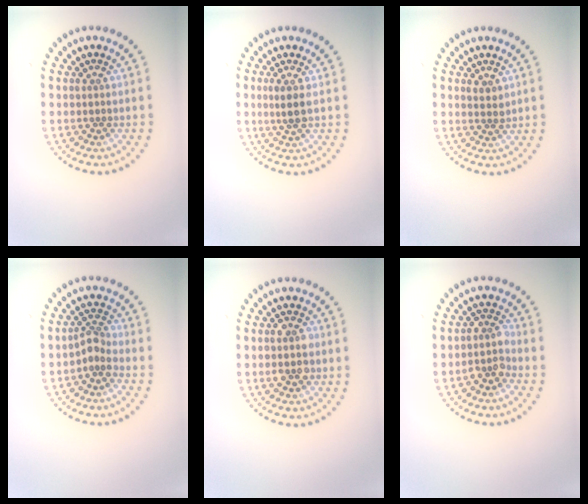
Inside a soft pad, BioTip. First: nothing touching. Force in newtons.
{"total": 1.9, "press": 1.6, "slide": 1.1}
{"total": 1.2, "press": 1.1, "slide": 0.6}
{"total": 2.0, "press": 1.5, "slide": 1.3}
{"total": 2.9, "press": 2.9, "slide": 0.3}
{"total": 2.1, "press": 1.6, "slide": 1.4}